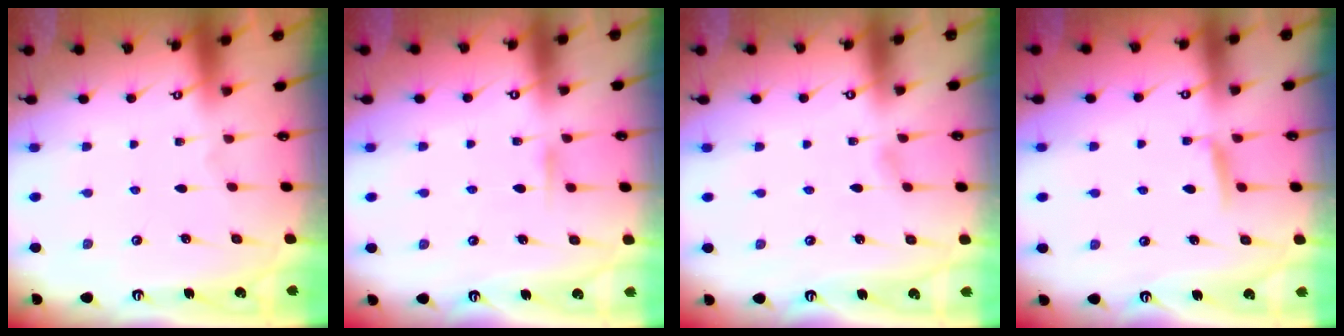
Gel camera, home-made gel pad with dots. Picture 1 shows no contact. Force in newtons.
{"total": 4.7, "press": 4.6, "slide": 0.6}
{"total": 1.7, "press": 1.6, "slide": 0.2}
{"total": 5.2, "press": 5.2, "slide": 0.7}